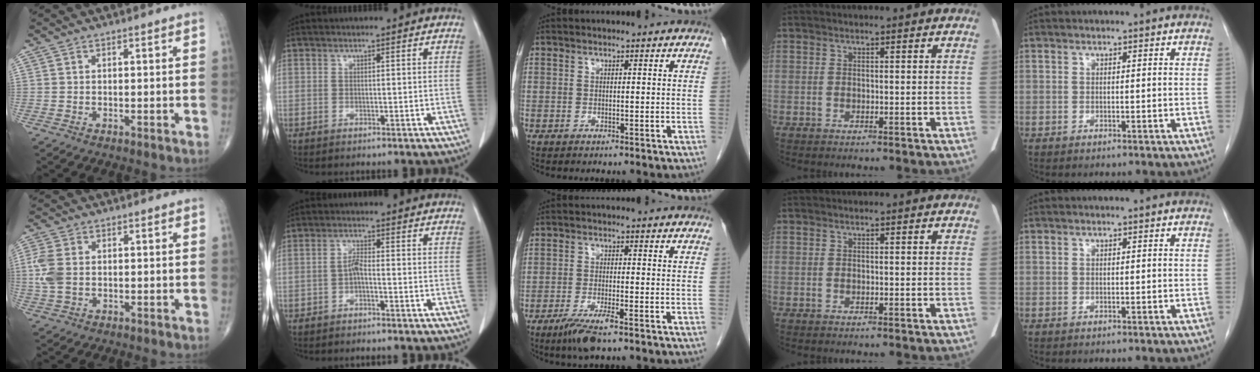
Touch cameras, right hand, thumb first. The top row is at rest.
{"thumb": {"total": 5.6, "force": [0.0, 3.7, 4.2], "torque": [-0.119, 0.004, 0.000]}, "index": {"total": 1.8, "force": [-0.7, 0.3, 1.7], "torque": [-0.032, 0.002, -0.014]}, "middle": {"total": 5.1, "force": [-3.4, 0.4, 3.8], "torque": [-0.078, -0.012, -0.061]}}